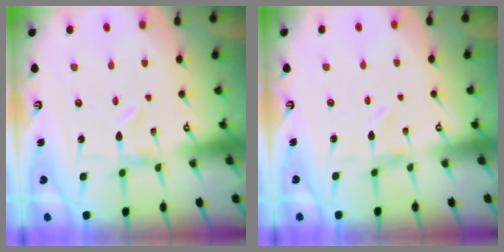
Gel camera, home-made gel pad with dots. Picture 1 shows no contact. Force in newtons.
{"total": 0.7, "press": 0.6, "slide": 0.3}